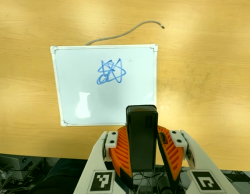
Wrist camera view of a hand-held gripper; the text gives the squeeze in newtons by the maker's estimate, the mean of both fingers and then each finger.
{"total": 6.0, "left": 5.8, "right": 6.3}